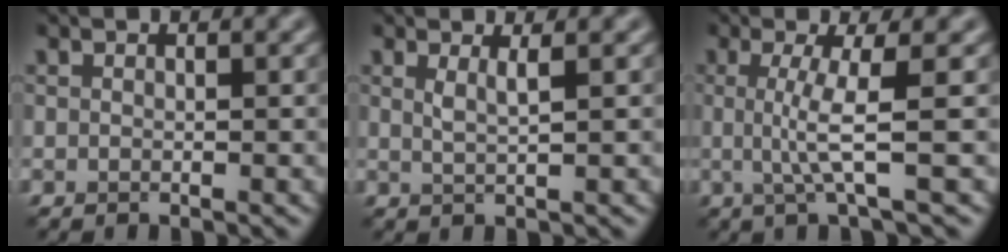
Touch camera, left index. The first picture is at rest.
{"total": 1.5, "force": [0.7, 0.4, 1.3], "torque": [-0.017, -0.003, 0.008]}
{"total": 3.9, "force": [0.1, 0.6, 3.8], "torque": [-0.074, -0.002, -0.001]}